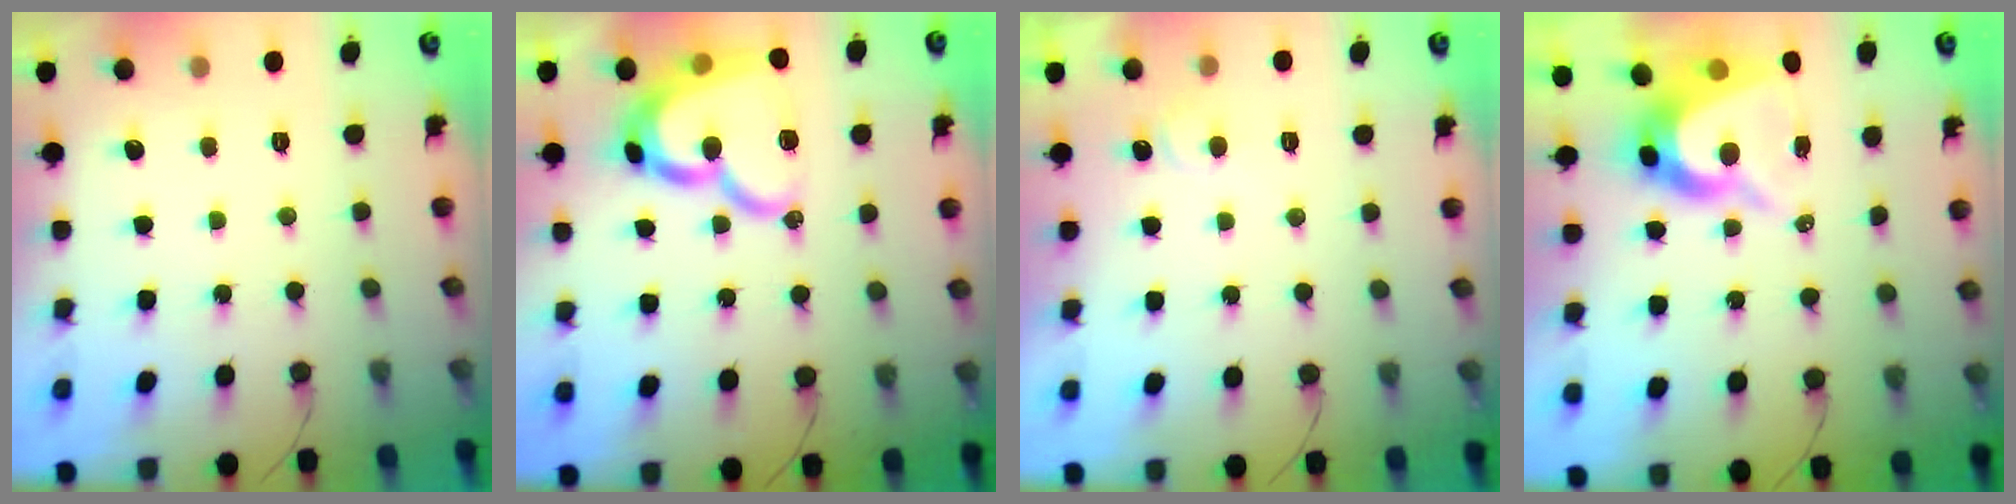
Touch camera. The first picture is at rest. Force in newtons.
{"total": 19.7, "press": 19.6, "slide": 1.8}
{"total": 4.4, "press": 4.3, "slide": 0.4}
{"total": 8.7, "press": 8.6, "slide": 0.9}